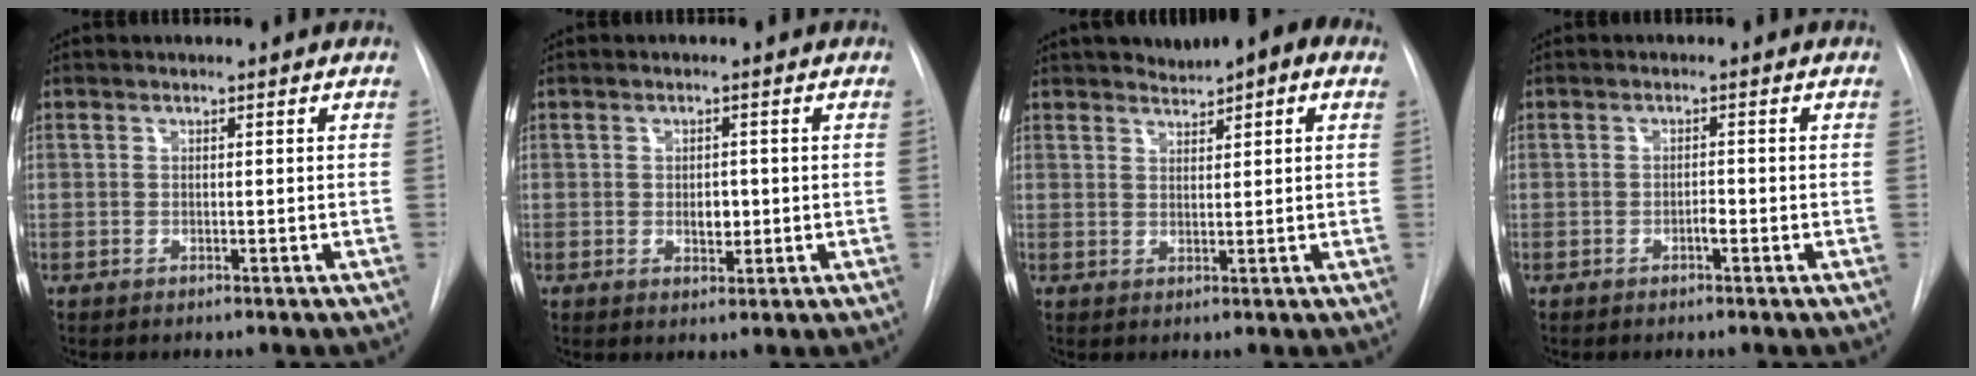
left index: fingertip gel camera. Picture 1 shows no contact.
{"total": 2.3, "force": [-0.5, 1.3, 1.8], "torque": [-0.028, -0.005, -0.004]}
{"total": 7.5, "force": [5.3, 2.1, 4.9], "torque": [-0.074, 0.025, 0.068]}
{"total": 1.3, "force": [-0.9, 0.2, 0.9], "torque": [-0.015, -0.002, -0.016]}